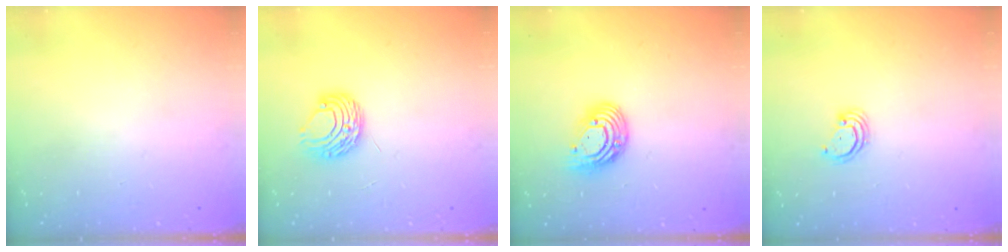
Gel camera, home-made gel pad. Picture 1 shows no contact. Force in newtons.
{"total": 8.1, "press": 8.1, "slide": 0.5}
{"total": 10.1, "press": 10.1, "slide": 0.9}
{"total": 3.1, "press": 3.0, "slide": 0.3}